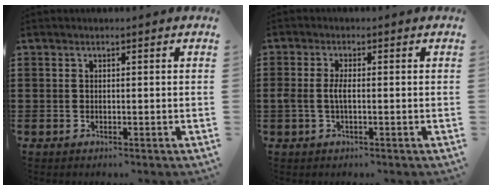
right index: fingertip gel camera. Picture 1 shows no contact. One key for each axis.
{"total": 2.6, "fx": -0.5, "fy": 0.8, "fz": 2.5, "tx": -0.061, "ty": -0.004, "tz": -0.014}